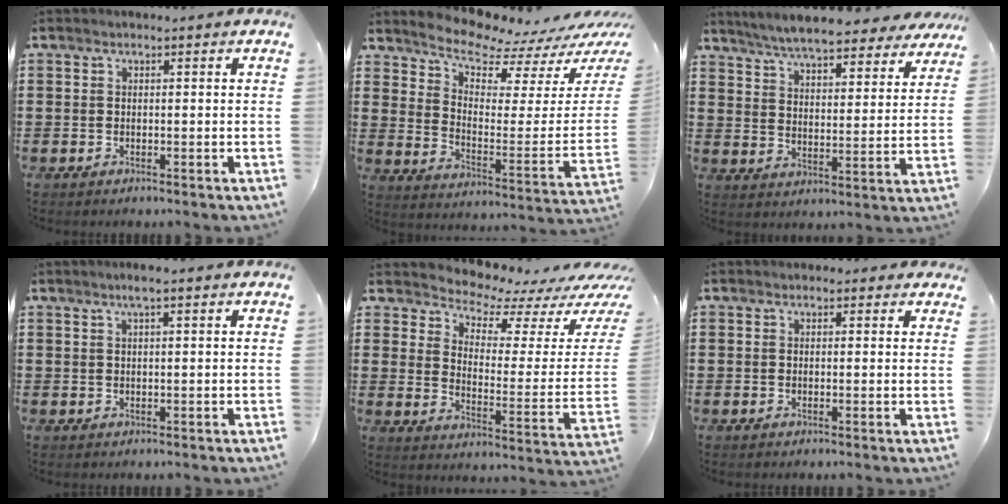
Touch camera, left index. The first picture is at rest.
{"total": 7.6, "force": [7.2, 1.4, 1.6], "torque": [-0.059, -0.070, 0.125]}
{"total": 6.7, "force": [6.5, 0.1, 1.8], "torque": [-0.062, -0.031, 0.115]}
{"total": 2.1, "force": [1.1, 0.1, 1.7], "torque": [-0.035, 0.003, 0.019]}
{"total": 4.7, "force": [4.5, 0.9, 0.9], "torque": [-0.038, -0.044, 0.072]}
{"total": 1.1, "force": [0.7, 0.9, 0.3], "torque": [0.000, 0.005, 0.011]}